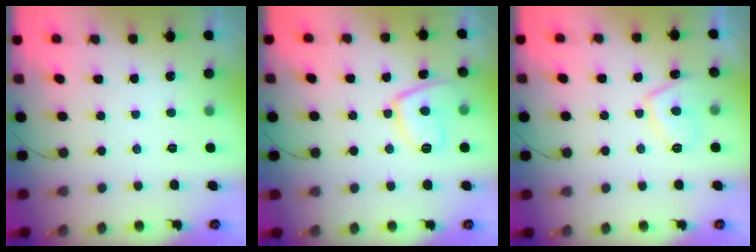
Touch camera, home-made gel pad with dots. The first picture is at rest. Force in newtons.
{"total": 9.7, "press": 9.7, "slide": 0.8}
{"total": 6.1, "press": 5.9, "slide": 1.4}